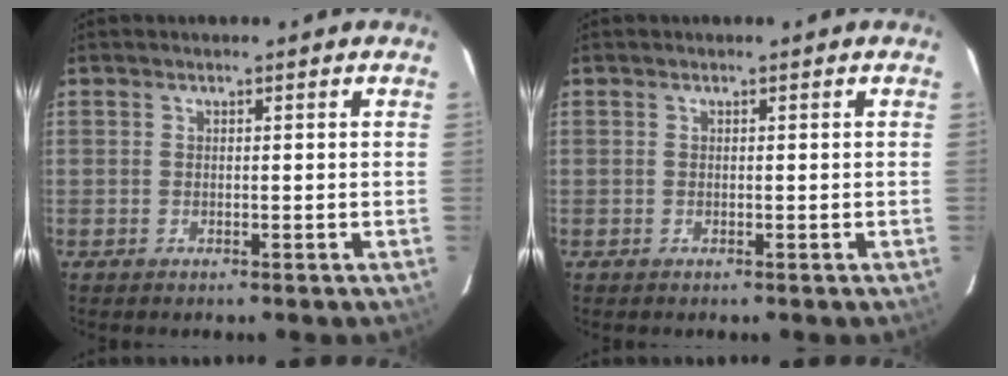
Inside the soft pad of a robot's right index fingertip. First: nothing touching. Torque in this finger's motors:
{"motor_torque": [0.00, 0.00, 0.00, 0.00]}